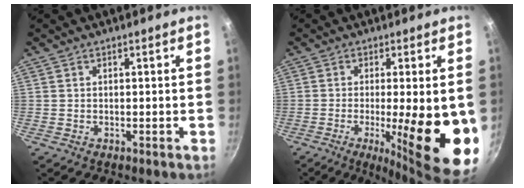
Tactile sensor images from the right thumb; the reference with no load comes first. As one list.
[{"total": 17.9, "force": [-3.3, 4.2, 17.1], "torque": [-0.228, -0.013, -0.038]}]